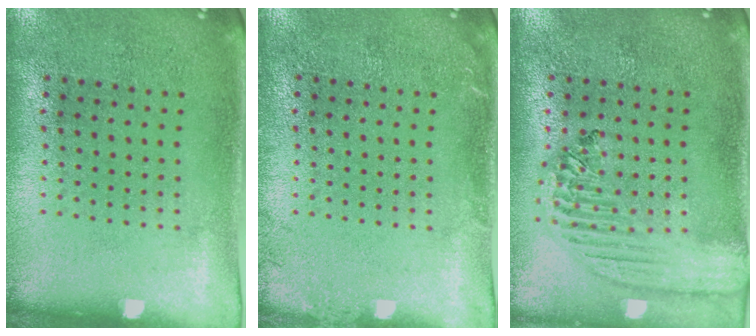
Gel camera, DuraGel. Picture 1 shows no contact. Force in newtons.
{"total": 1.0, "press": 1.0, "slide": 0.1}
{"total": 2.1, "press": 1.9, "slide": 1.0}